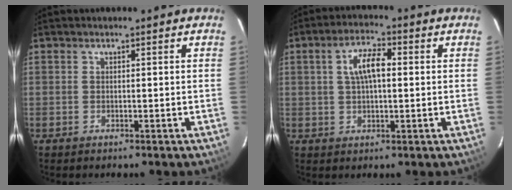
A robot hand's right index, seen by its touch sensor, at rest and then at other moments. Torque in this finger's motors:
{"motor_torque": [0.74, 0.45, 0.33, 0.07]}